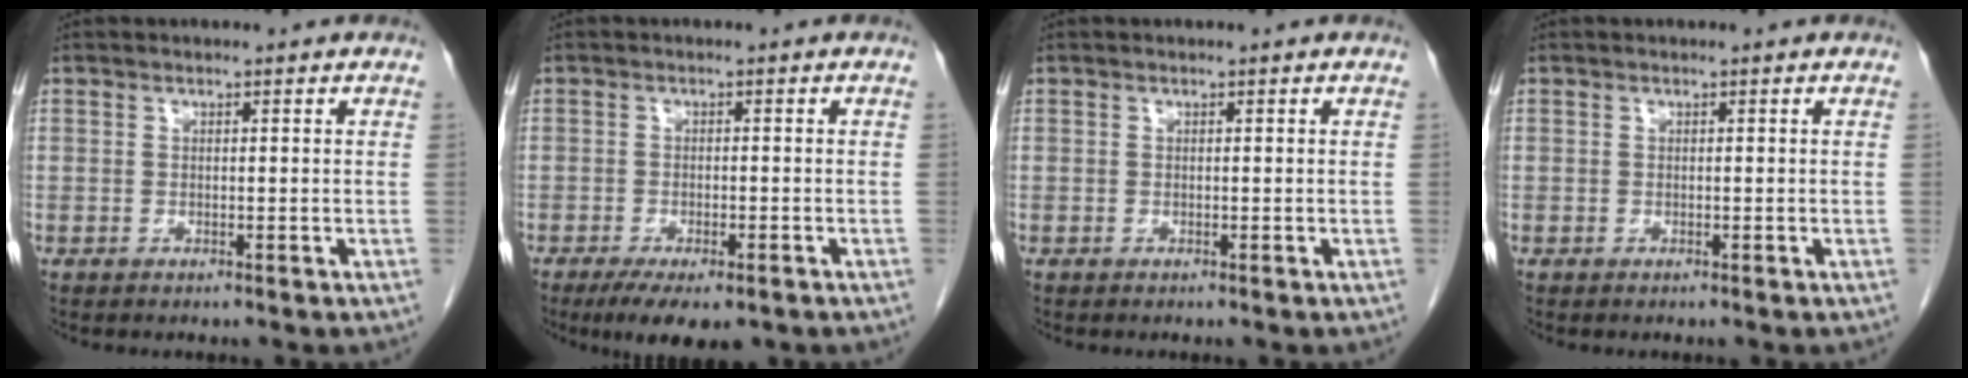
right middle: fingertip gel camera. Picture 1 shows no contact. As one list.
[{"total": 7.6, "force": [-5.2, 2.5, 5.0], "torque": [-0.073, -0.015, -0.076]}, {"total": 0.0}, {"total": 0.0}]